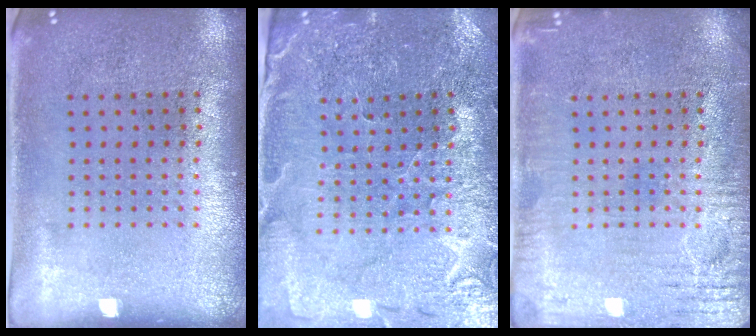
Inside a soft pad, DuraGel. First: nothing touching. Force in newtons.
{"total": 1.5, "press": 1.5, "slide": 0.1}
{"total": 3.6, "press": 3.6, "slide": 0.4}